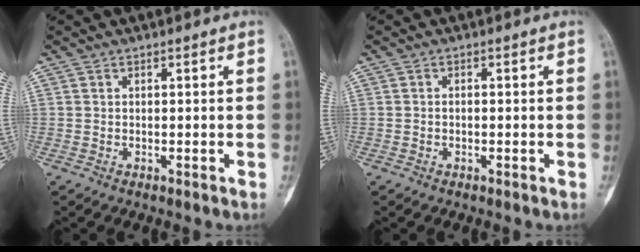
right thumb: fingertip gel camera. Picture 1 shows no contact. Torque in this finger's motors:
{"motor_torque": [-0.04, 0.04, 0.01, 0.14, -0.02]}